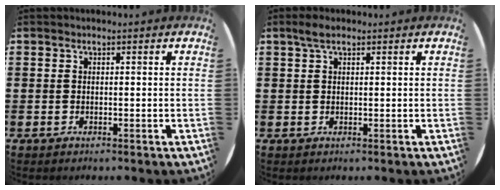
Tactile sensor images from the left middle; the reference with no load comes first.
{"total": 1.9, "force": [1.2, 0.6, 1.3], "torque": [-0.018, 0.003, 0.019]}